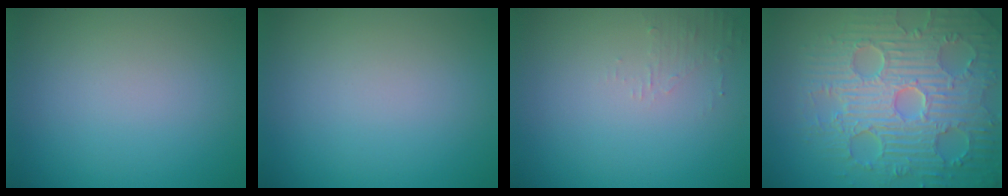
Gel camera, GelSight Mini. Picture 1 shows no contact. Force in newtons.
{"total": 0.0}
{"total": 1.3, "press": 1.2, "slide": 0.3}
{"total": 9.1, "press": 6.7, "slide": 6.2}